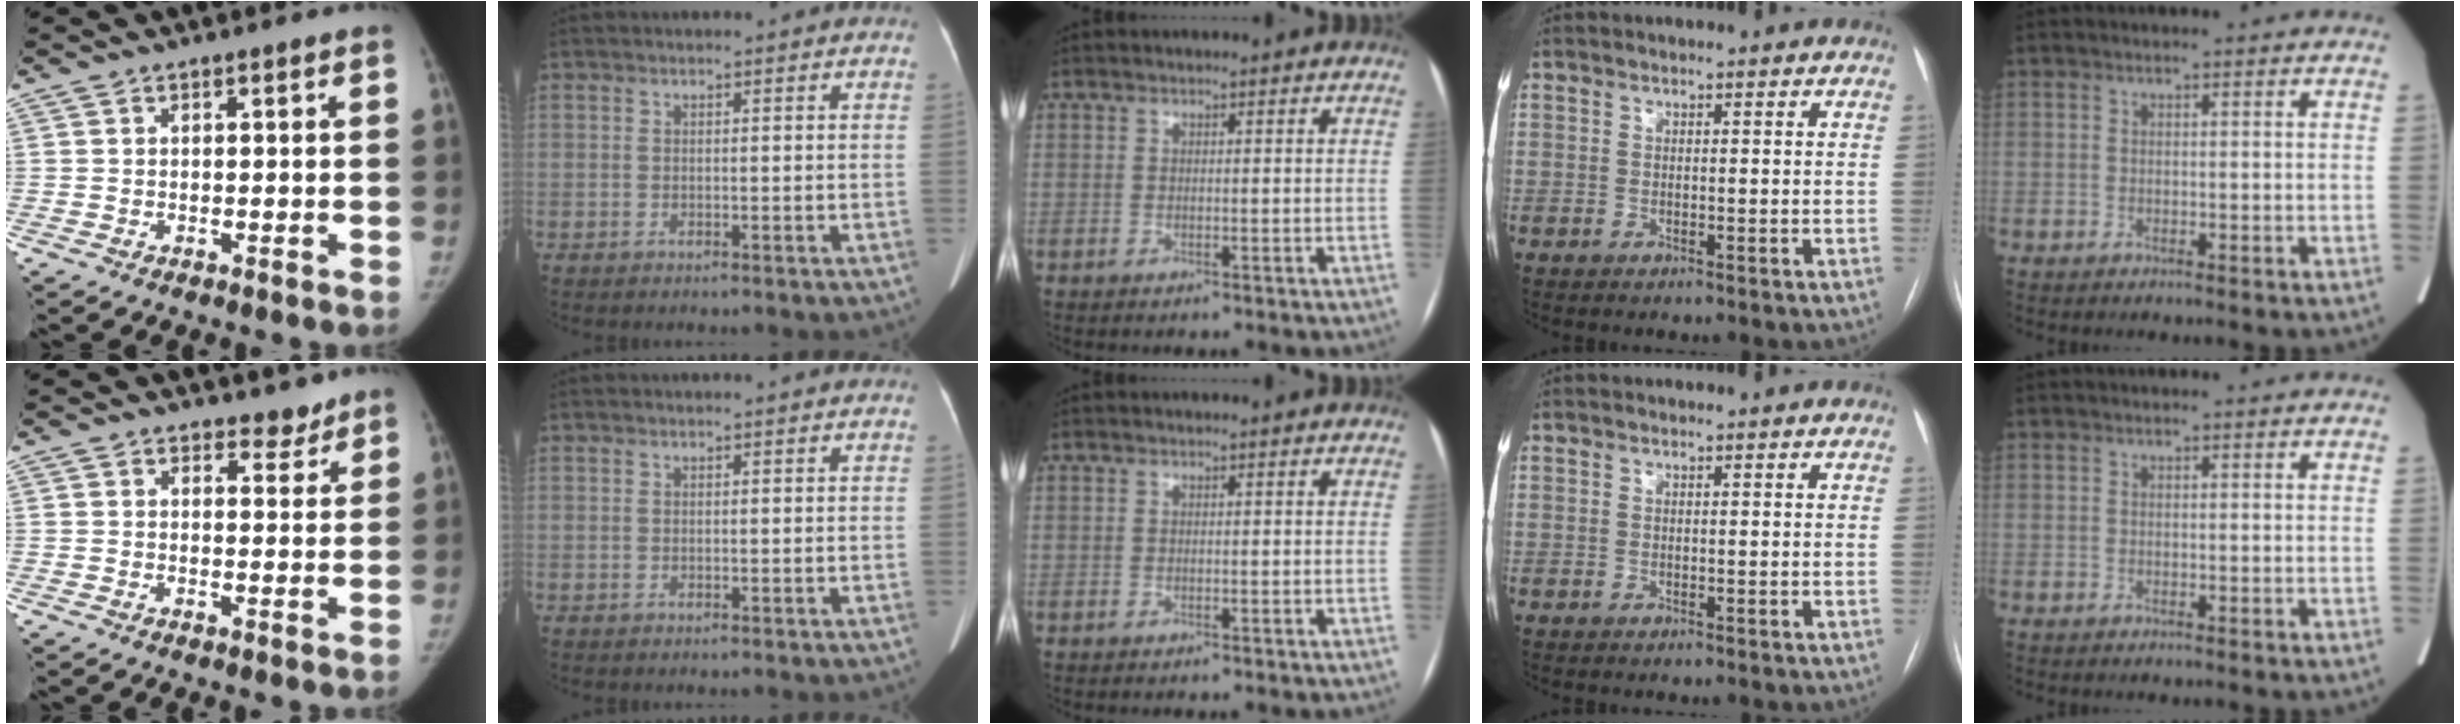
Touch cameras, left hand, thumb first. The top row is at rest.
{"thumb": {"total": 2.9, "force": [2.5, 1.5, 0.3], "torque": [0.021, -0.018, 0.031]}}